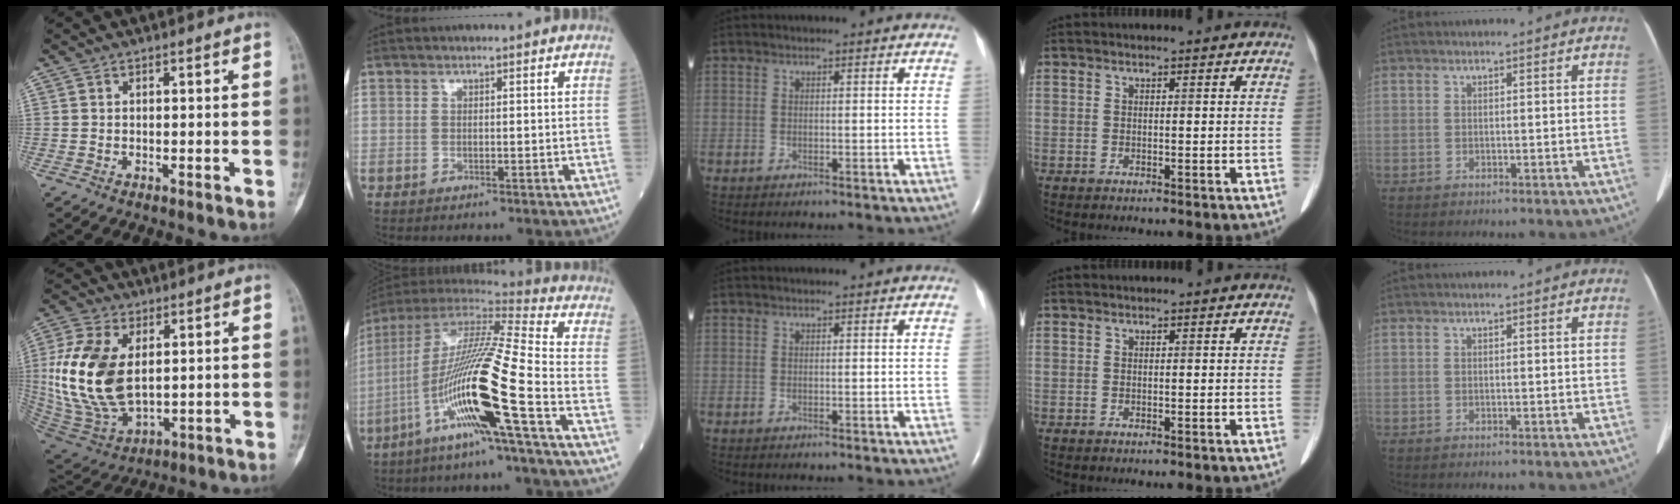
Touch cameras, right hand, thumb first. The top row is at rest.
{"thumb": {"total": 18.9, "force": [2.4, 11.2, 15.1], "torque": [-0.311, -0.016, 0.056]}, "index": {"total": 19.2, "force": [-6.7, -0.7, 17.9], "torque": [-0.363, -0.019, -0.140]}}